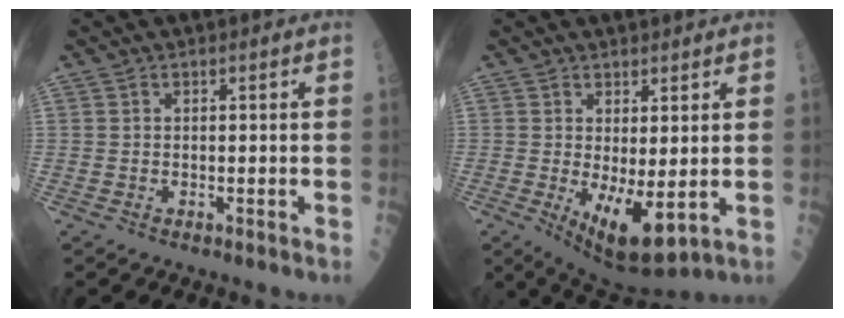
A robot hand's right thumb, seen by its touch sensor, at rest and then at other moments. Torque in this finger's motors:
{"motor_torque": [0.08, 0.86, 0.06, -0.05, 0.09]}